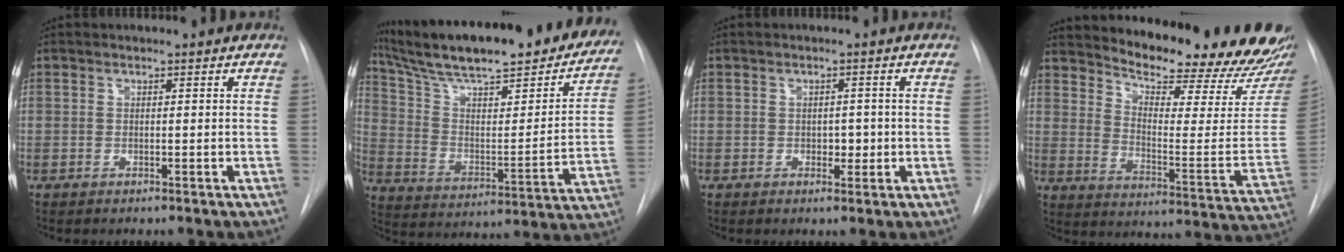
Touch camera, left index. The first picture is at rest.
{"total": 32.4, "force": [26.9, 6.2, 17.0], "torque": [-0.267, -0.040, 0.370]}
{"total": 2.1, "force": [-0.3, 1.5, 1.5], "torque": [-0.018, 0.001, -0.002]}
{"total": 23.0, "force": [21.0, 2.8, 9.0], "torque": [-0.142, -0.098, 0.269]}